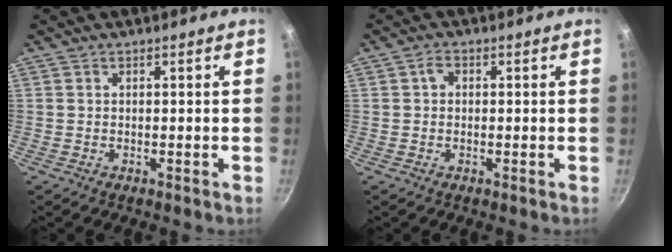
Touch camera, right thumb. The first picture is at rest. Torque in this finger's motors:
{"motor_torque": [-0.01, -0.01, -0.15, -0.09, 0.00]}